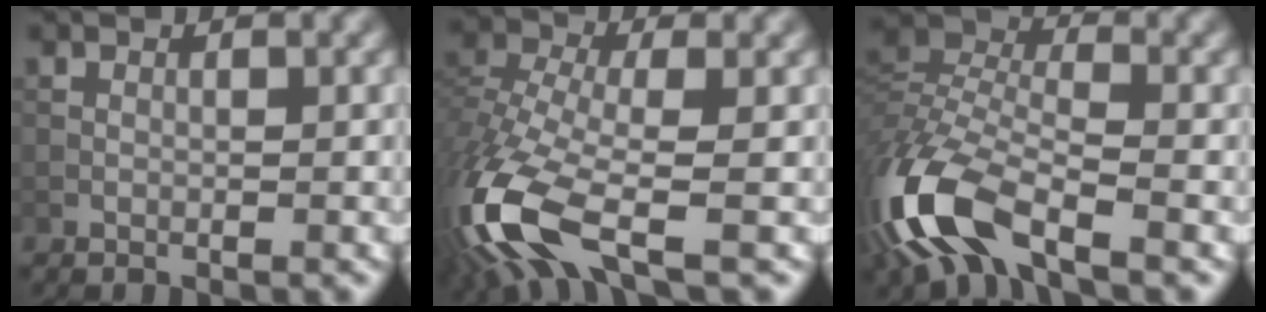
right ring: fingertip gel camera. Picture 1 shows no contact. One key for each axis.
{"total": 11.8, "fx": -5.7, "fy": 4.8, "fz": 9.2, "tx": -0.220, "ty": -0.023, "tz": -0.117}
{"total": 11.4, "fx": -6.4, "fy": 5.0, "fz": 8.1, "tx": -0.182, "ty": -0.010, "tz": -0.135}